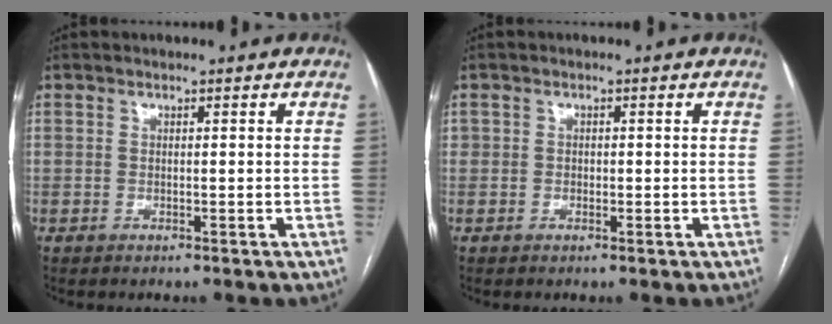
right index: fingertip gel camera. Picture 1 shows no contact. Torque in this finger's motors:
{"motor_torque": [-0.07, 0.10, -0.07, -0.03]}